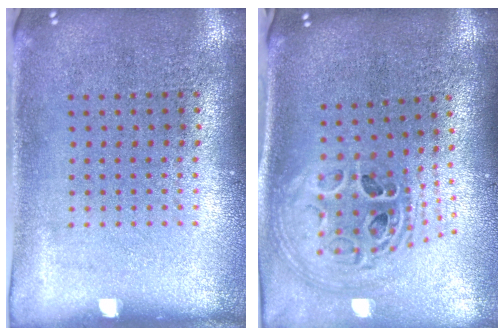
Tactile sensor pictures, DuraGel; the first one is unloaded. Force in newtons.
{"total": 1.8, "press": 1.5, "slide": 1.0}